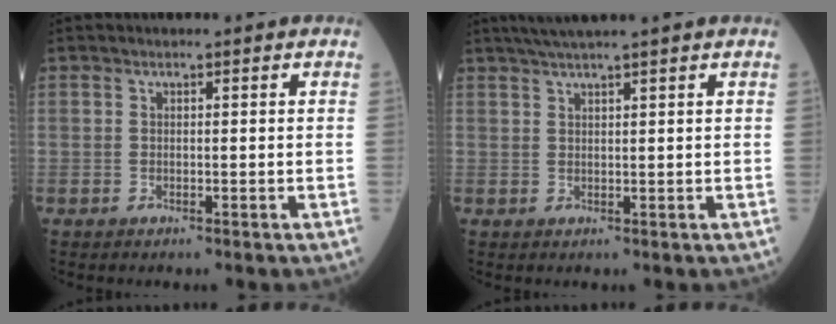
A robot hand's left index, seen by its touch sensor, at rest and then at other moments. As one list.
[{"total": 4.9, "force": [4.0, -1.0, 2.7], "torque": [-0.043, 0.023, 0.072]}]